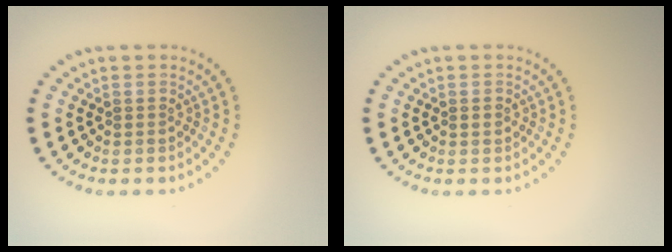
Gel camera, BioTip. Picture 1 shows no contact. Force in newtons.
{"total": 0.9, "press": 0.9, "slide": 0.2}